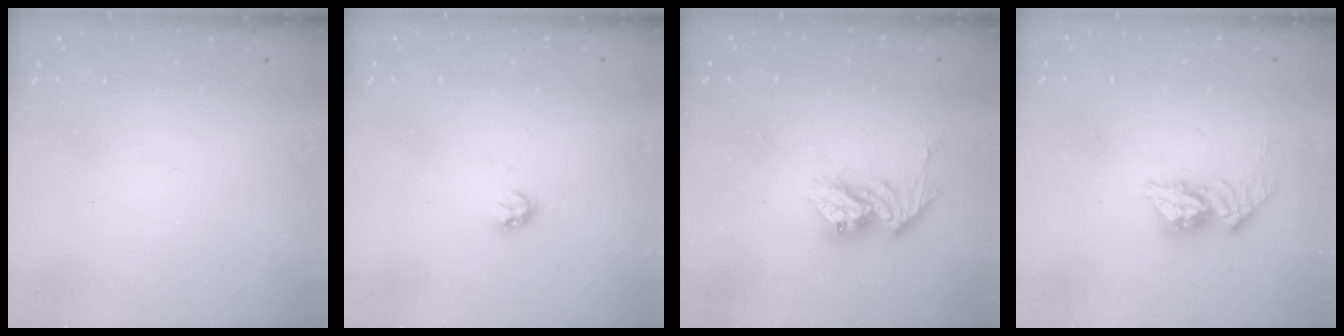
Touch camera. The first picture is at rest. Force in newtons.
{"total": 2.8, "press": 2.8, "slide": 0.2}
{"total": 11.2, "press": 11.2, "slide": 0.9}
{"total": 9.9, "press": 9.8, "slide": 0.9}